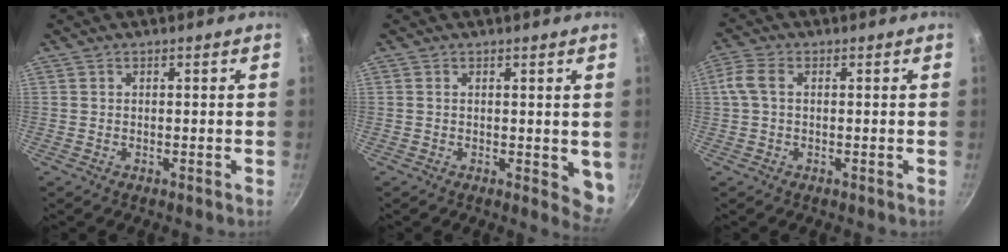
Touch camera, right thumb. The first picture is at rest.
{"total": 4.5, "force": [0.5, 2.2, 3.9], "torque": [-0.036, -0.009, 0.007]}
{"total": 4.0, "force": [0.4, 2.4, 3.2], "torque": [-0.073, 0.013, 0.003]}